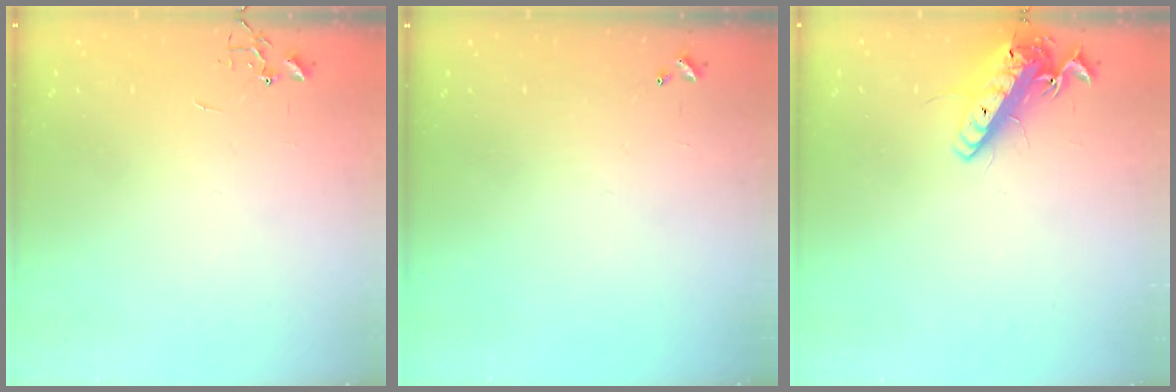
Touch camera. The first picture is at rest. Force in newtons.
{"total": 0.0}
{"total": 14.0, "press": 13.8, "slide": 2.7}